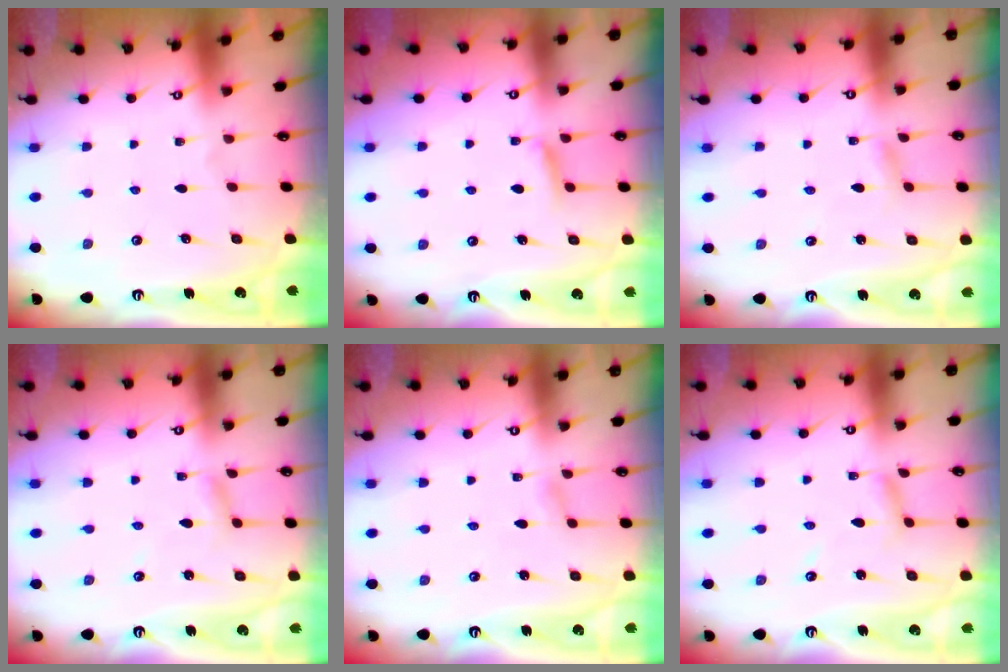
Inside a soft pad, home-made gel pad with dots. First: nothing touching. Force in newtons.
{"total": 5.2, "press": 5.1, "slide": 0.8}
{"total": 2.7, "press": 2.7, "slide": 0.4}
{"total": 2.8, "press": 2.8, "slide": 0.1}
{"total": 2.1, "press": 2.1, "slide": 0.3}
{"total": 5.1, "press": 5.1, "slide": 0.4}